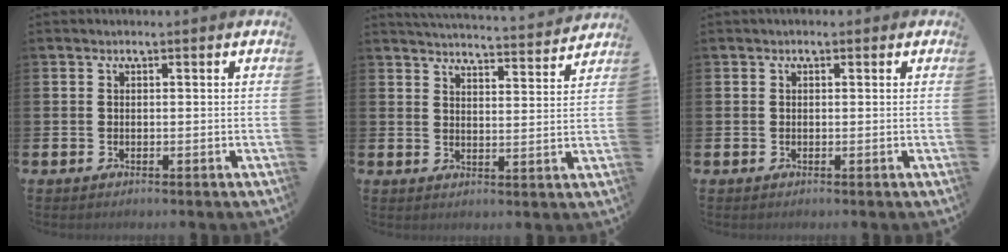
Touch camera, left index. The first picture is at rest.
{"total": 4.7, "force": [4.7, -0.1, 0.3], "torque": [-0.014, -0.039, 0.081]}
{"total": 0.6, "force": [0.1, 0.5, 0.2], "torque": [-0.001, 0.006, -0.001]}